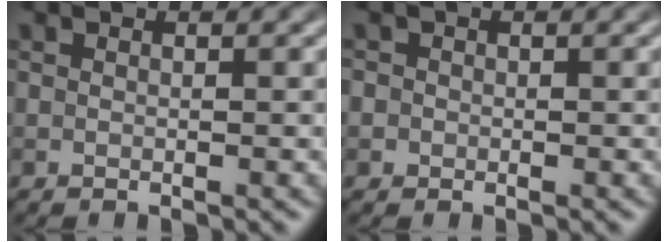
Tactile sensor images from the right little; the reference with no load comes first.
{"total": 1.0, "force": [-0.1, 1.0, 0.1], "torque": [0.006, -0.004, -0.005]}